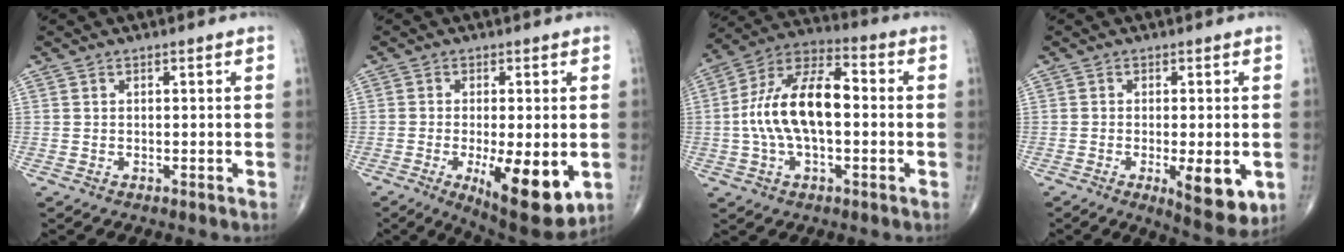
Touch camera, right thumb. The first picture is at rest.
{"total": 13.6, "force": [-3.6, 4.5, 12.3], "torque": [-0.177, -0.025, -0.042]}
{"total": 16.2, "force": [-0.4, 8.0, 14.1], "torque": [-0.261, 0.038, -0.016]}
{"total": 9.0, "force": [-2.5, 3.0, 8.1], "torque": [-0.105, -0.018, -0.031]}